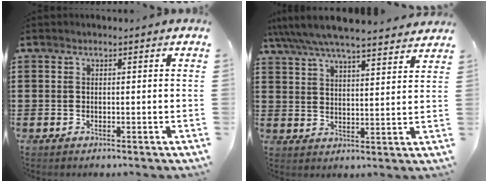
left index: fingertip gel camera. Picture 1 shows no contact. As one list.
[{"total": 6.4, "force": [5.9, 0.4, 2.3], "torque": [-0.068, -0.028, 0.104]}]